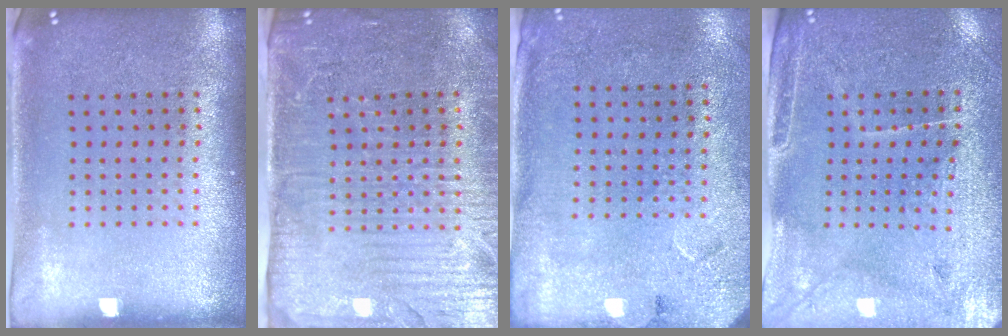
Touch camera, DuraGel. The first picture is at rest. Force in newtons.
{"total": 4.2, "press": 3.7, "slide": 2.0}
{"total": 2.7, "press": 2.2, "slide": 1.6}
{"total": 3.2, "press": 2.9, "slide": 1.3}